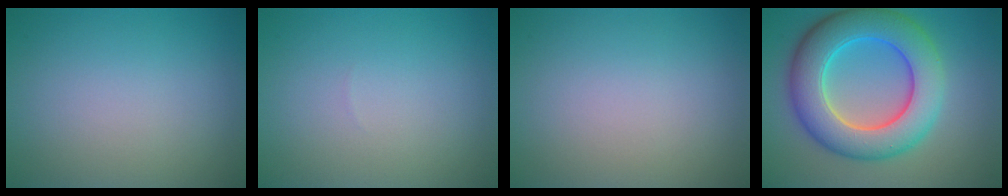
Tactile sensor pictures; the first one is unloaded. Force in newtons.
{"total": 0.0}
{"total": 0.0}
{"total": 9.8, "press": 9.8, "slide": 0.6}